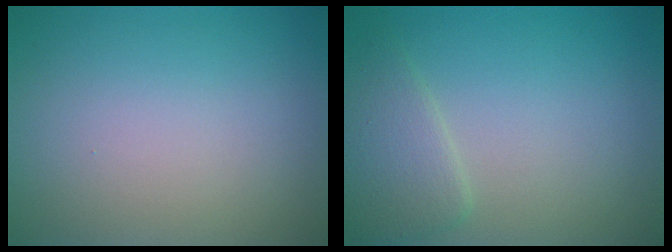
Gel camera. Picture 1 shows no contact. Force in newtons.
{"total": 2.7, "press": 2.7, "slide": 0.1}